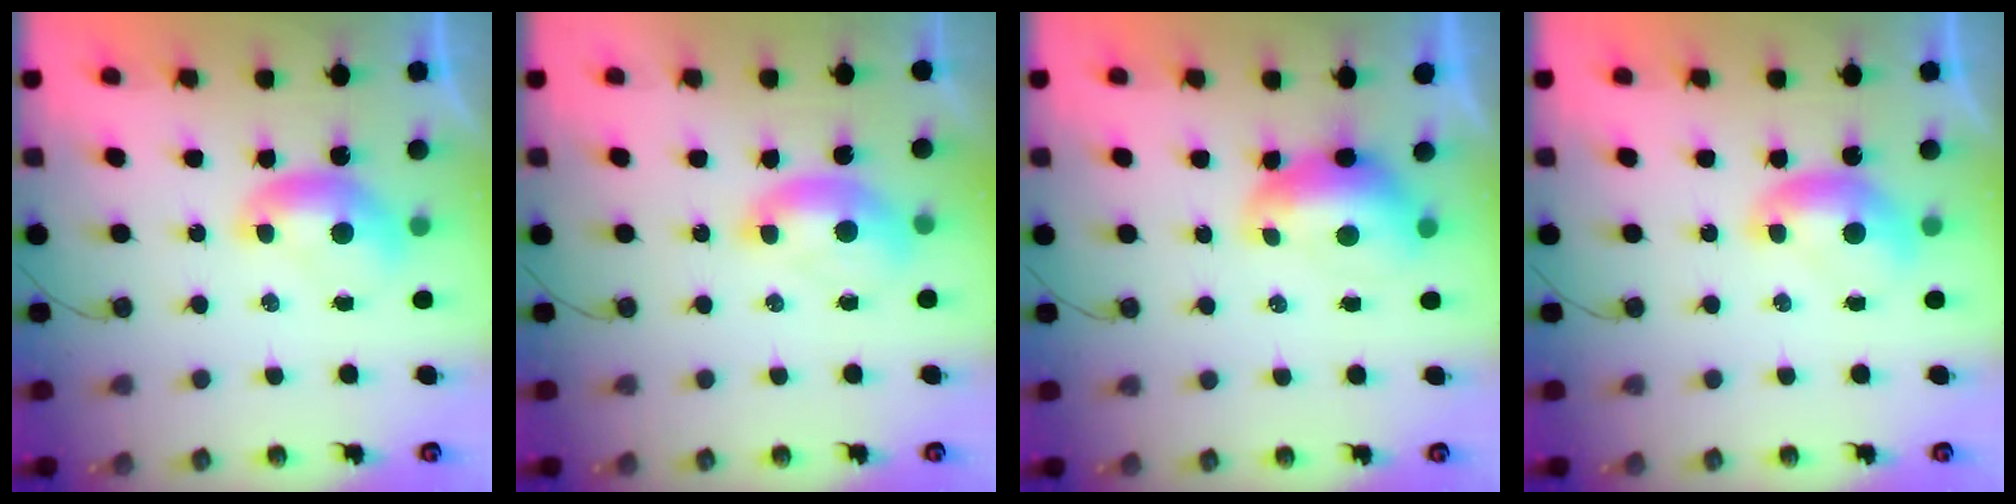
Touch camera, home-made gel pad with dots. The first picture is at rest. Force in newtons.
{"total": 1.7, "press": 1.6, "slide": 0.7}
{"total": 1.2, "press": 1.1, "slide": 0.5}
{"total": 0.0}